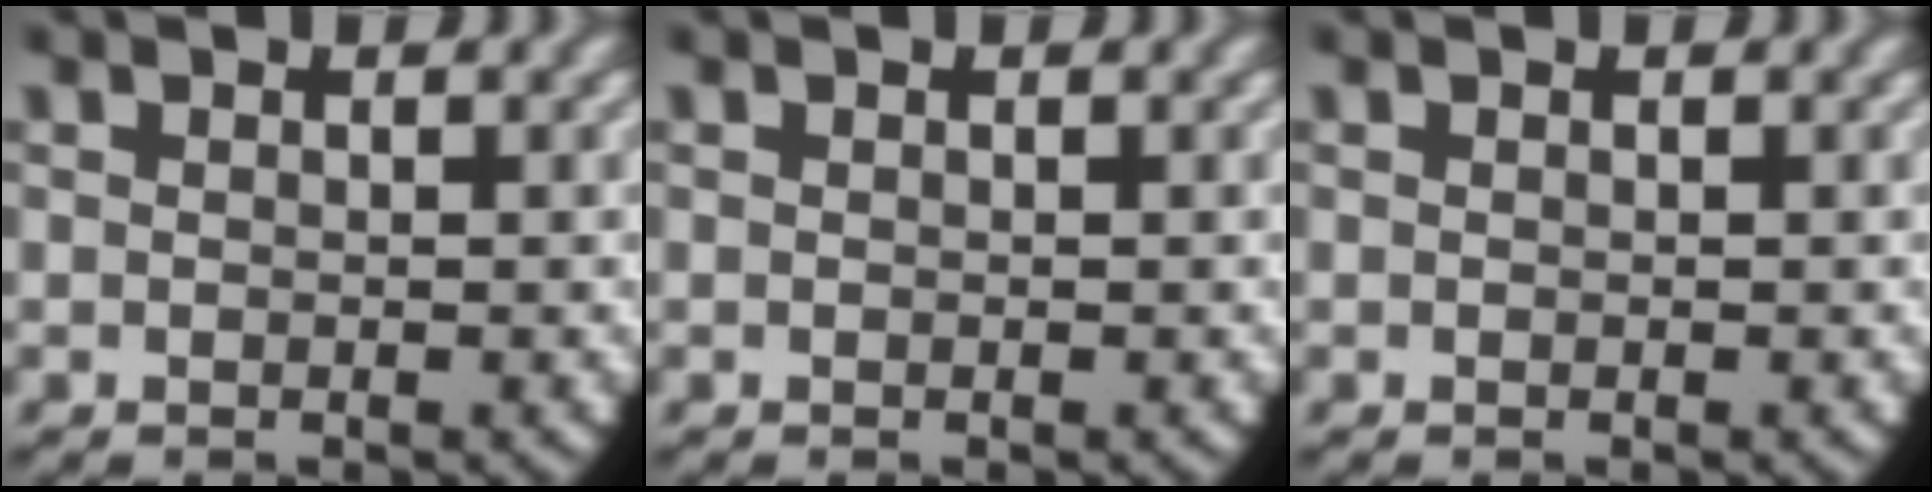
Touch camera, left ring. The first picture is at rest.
{"total": 0.0}
{"total": 0.0}